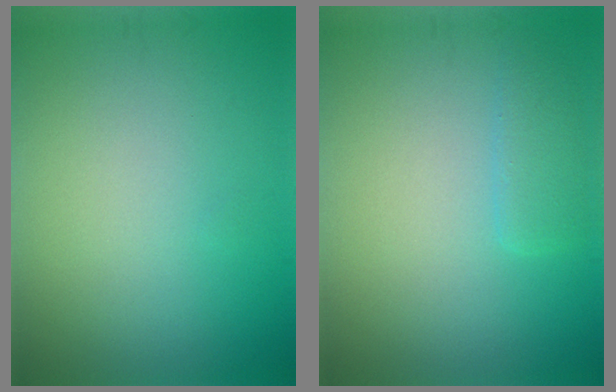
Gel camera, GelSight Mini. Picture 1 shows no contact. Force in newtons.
{"total": 1.8, "press": 1.8, "slide": 0.2}